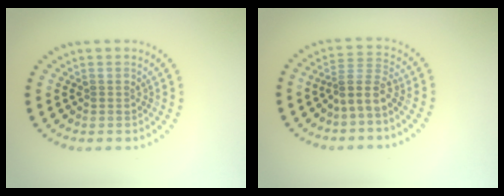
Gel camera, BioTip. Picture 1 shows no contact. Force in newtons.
{"total": 2.8, "press": 2.0, "slide": 2.0}